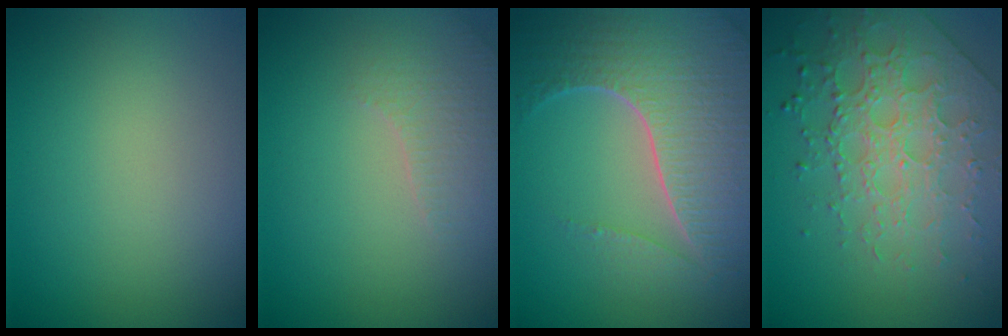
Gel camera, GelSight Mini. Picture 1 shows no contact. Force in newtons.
{"total": 2.3, "press": 2.2, "slide": 0.7}
{"total": 7.5, "press": 5.5, "slide": 5.2}
{"total": 4.8, "press": 4.5, "slide": 1.6}